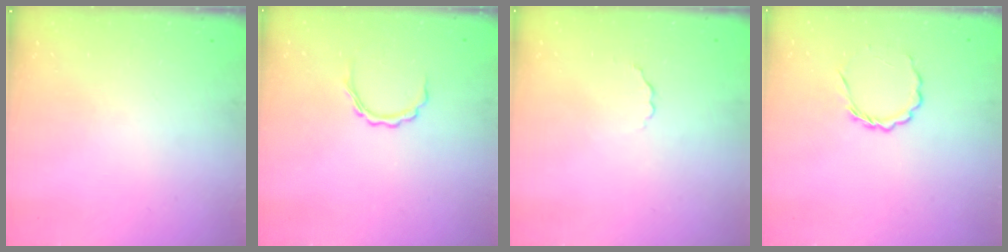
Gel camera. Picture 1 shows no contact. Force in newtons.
{"total": 4.1, "press": 4.0, "slide": 0.9}
{"total": 2.4, "press": 2.3, "slide": 0.7}
{"total": 3.9, "press": 3.7, "slide": 1.3}